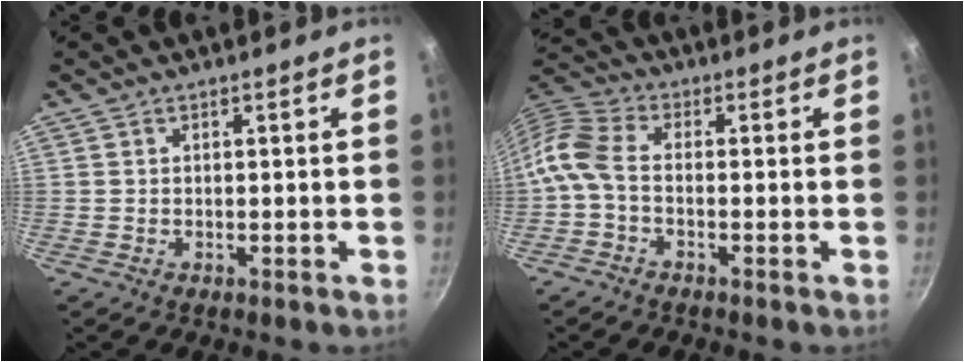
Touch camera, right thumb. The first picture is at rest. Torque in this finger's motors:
{"motor_torque": [-0.16, 0.44, 0.18, -0.18, 0.09]}